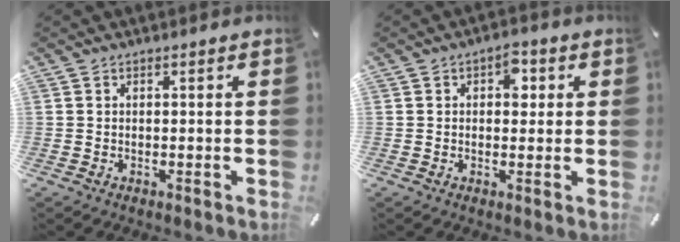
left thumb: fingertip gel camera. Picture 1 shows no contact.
{"total": 3.1, "force": [0.7, 2.0, 2.3], "torque": [-0.016, -0.003, 0.001]}